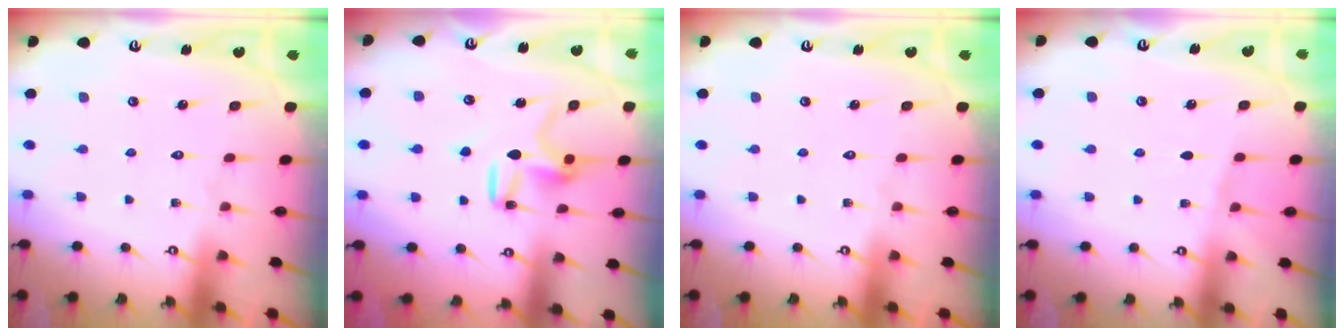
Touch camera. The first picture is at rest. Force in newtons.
{"total": 9.0, "press": 9.0, "slide": 0.7}
{"total": 0.0}
{"total": 3.0, "press": 2.9, "slide": 0.4}